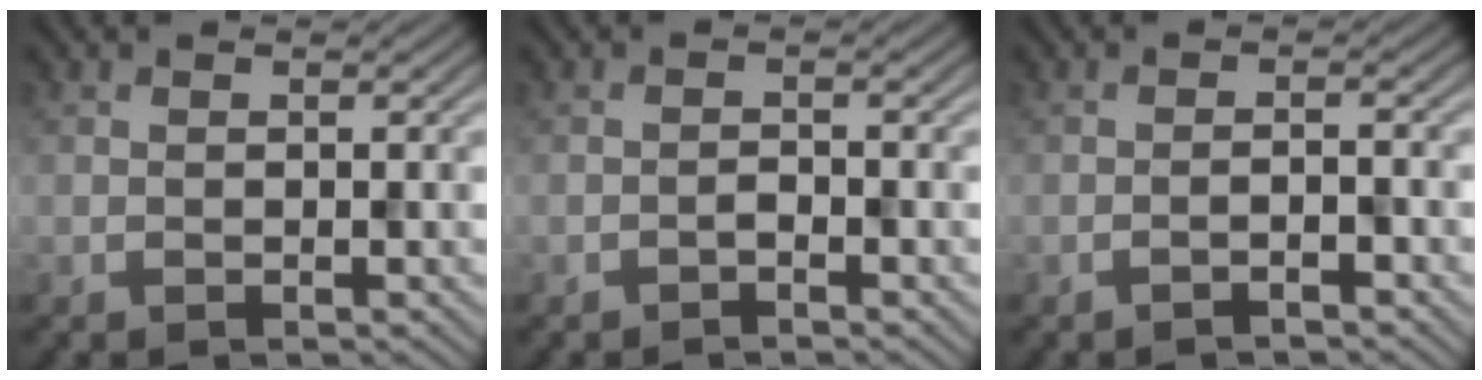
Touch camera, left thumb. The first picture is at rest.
{"total": 0.8, "force": [-0.7, 0.2, 0.3], "torque": [-0.005, 0.004, -0.017]}
{"total": 1.4, "force": [-1.1, -0.1, 0.9], "torque": [-0.016, 0.007, -0.024]}